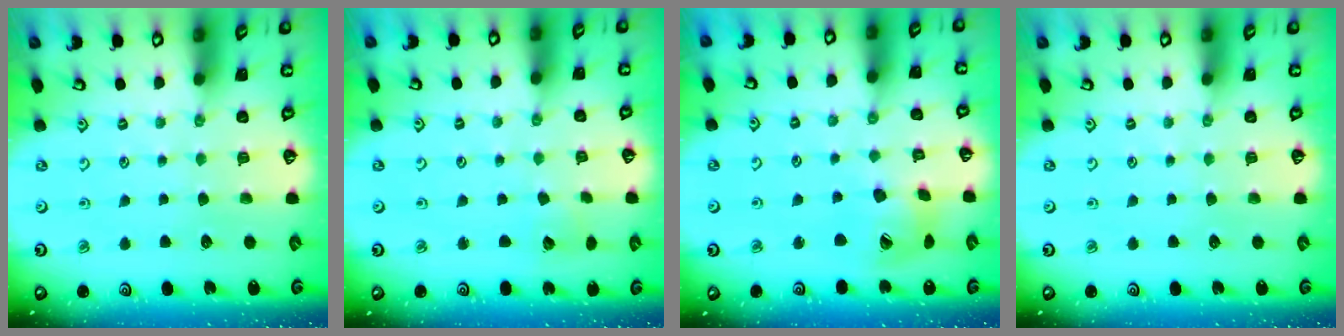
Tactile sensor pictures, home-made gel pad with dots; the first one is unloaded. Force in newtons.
{"total": 5.2, "press": 5.1, "slide": 0.4}
{"total": 15.0, "press": 14.8, "slide": 2.1}
{"total": 0.0}